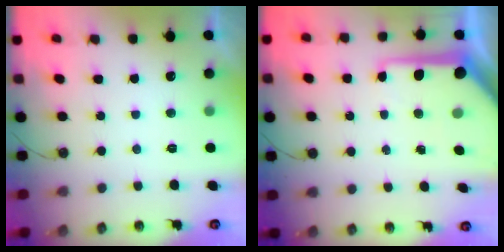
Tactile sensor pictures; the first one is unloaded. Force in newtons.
{"total": 10.5, "press": 10.4, "slide": 1.1}